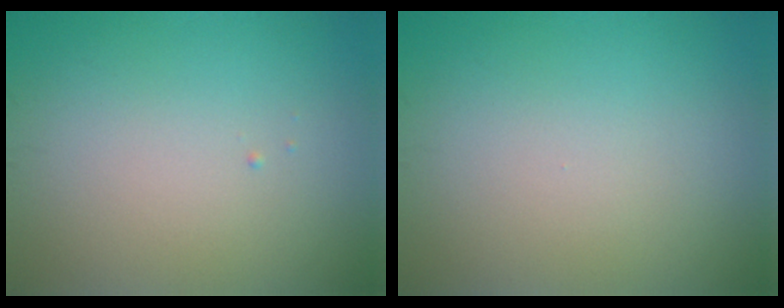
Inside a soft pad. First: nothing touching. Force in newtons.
{"total": 0.0}